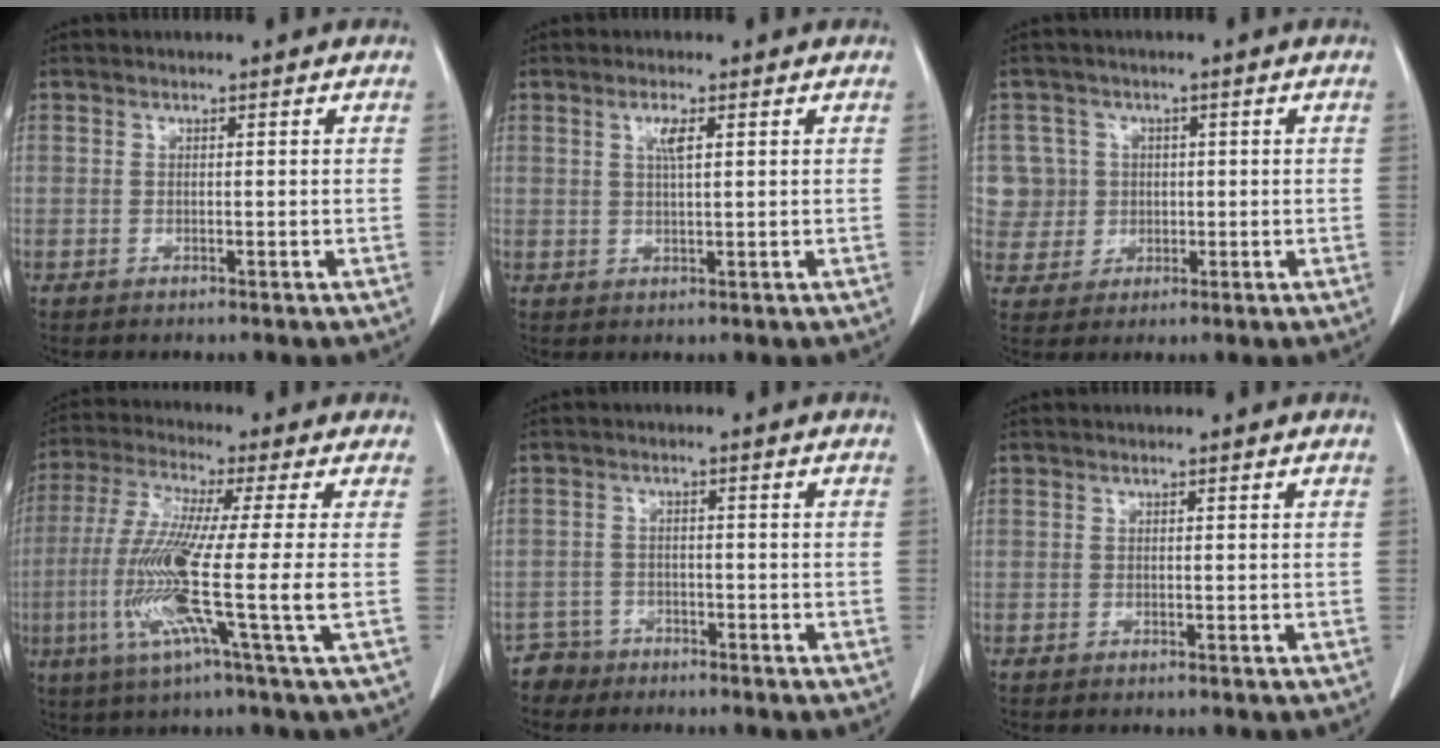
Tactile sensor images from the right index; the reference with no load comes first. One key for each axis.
{"total": 2.5, "fx": 1.0, "fy": 0.4, "fz": 2.2, "tx": -0.046, "ty": 0.000, "tz": 0.018}
{"total": 6.3, "fx": 0.9, "fy": 6.3, "fz": -0.2, "tx": 0.010, "ty": 0.022, "tz": 0.025}
{"total": 13.3, "fx": -2.8, "fy": -1.7, "fz": 12.9, "tx": -0.260, "ty": -0.025, "tz": -0.063}
{"total": 3.0, "fx": -2.3, "fy": 1.6, "fz": -1.0, "tx": 0.018, "ty": 0.006, "tz": -0.046}
{"total": 0.0}